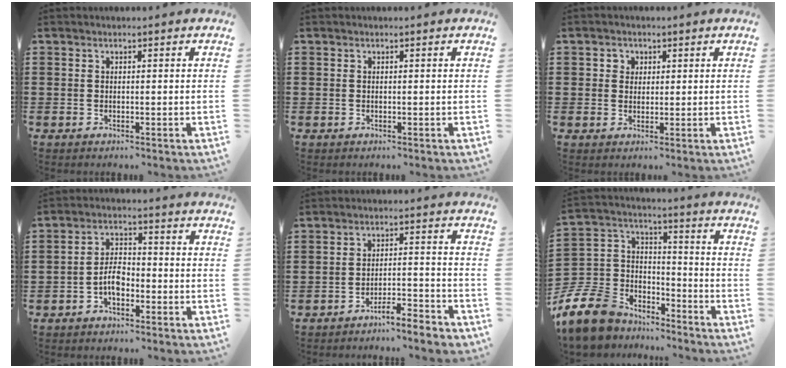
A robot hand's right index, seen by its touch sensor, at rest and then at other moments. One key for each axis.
{"total": 0.0}
{"total": 1.8, "fx": 0.5, "fy": 1.7, "fz": 0.4, "tx": -0.015, "ty": 0.009, "tz": 0.007}
{"total": 4.4, "fx": -1.9, "fy": 2.4, "fz": 3.2, "tx": -0.078, "ty": 0.001, "tz": -0.043}
{"total": 4.5, "fx": -4.3, "fy": -0.1, "fz": 1.1, "tx": -0.022, "ty": -0.001, "tz": -0.087}
{"total": 9.9, "fx": -7.6, "fy": 5.6, "fz": 2.7, "tx": -0.114, "ty": 0.004, "tz": -0.158}